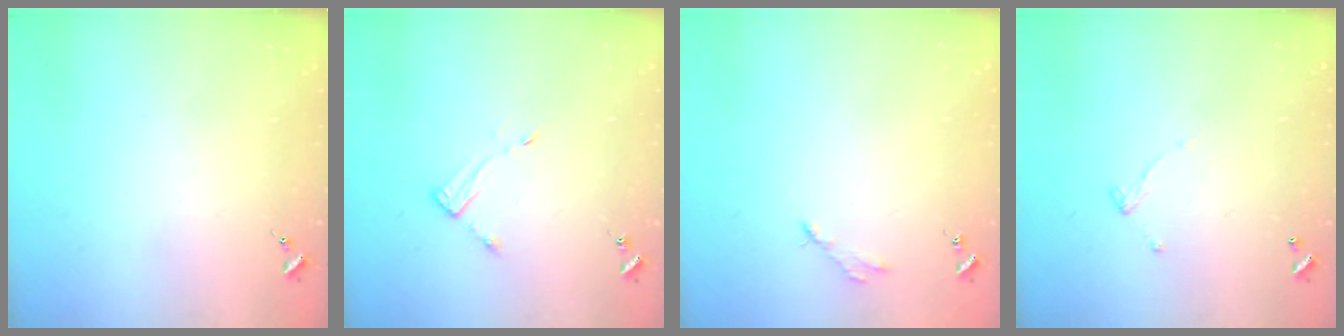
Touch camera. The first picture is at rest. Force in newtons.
{"total": 3.3, "press": 3.3, "slide": 0.3}
{"total": 2.8, "press": 2.8, "slide": 0.4}
{"total": 4.9, "press": 4.9, "slide": 0.1}